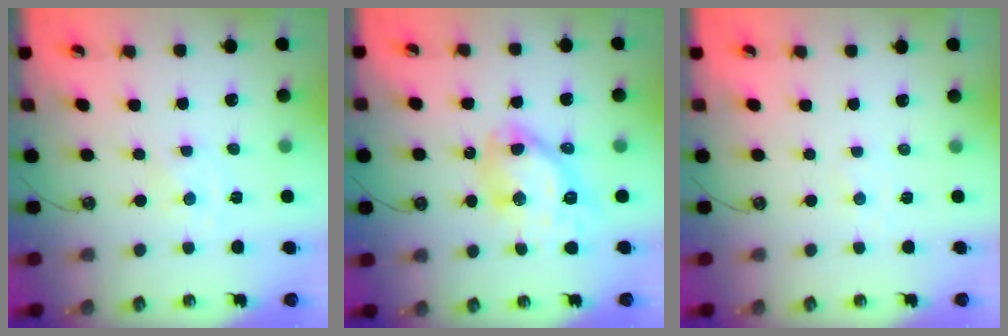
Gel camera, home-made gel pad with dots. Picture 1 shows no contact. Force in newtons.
{"total": 12.8, "press": 12.7, "slide": 1.5}
{"total": 1.4, "press": 1.4, "slide": 0.2}